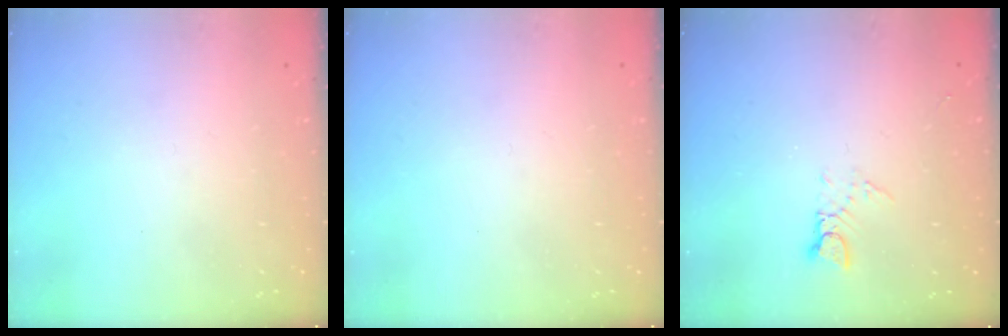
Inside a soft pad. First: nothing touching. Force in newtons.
{"total": 0.0}
{"total": 2.9, "press": 2.9, "slide": 0.2}